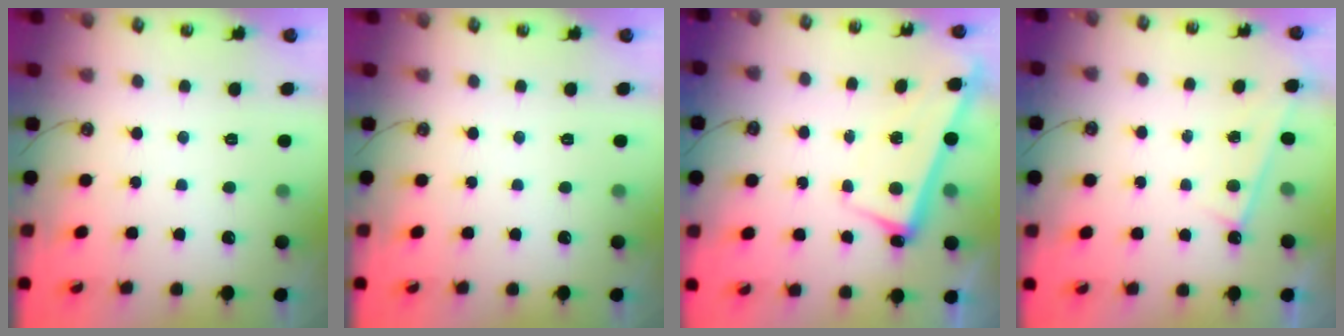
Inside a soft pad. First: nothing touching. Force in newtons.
{"total": 0.0}
{"total": 2.6, "press": 2.4, "slide": 0.9}
{"total": 0.8, "press": 0.7, "slide": 0.4}